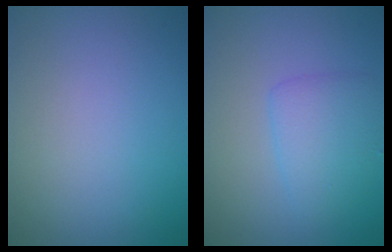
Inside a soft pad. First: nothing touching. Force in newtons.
{"total": 2.8, "press": 2.8, "slide": 0.1}